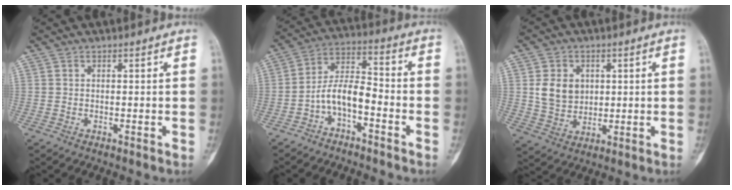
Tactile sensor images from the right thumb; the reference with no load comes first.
{"total": 8.3, "force": [-3.7, 3.8, 6.3], "torque": [-0.113, 0.063, -0.077]}
{"total": 7.8, "force": [1.6, 6.3, 4.3], "torque": [-0.049, -0.011, 0.037]}